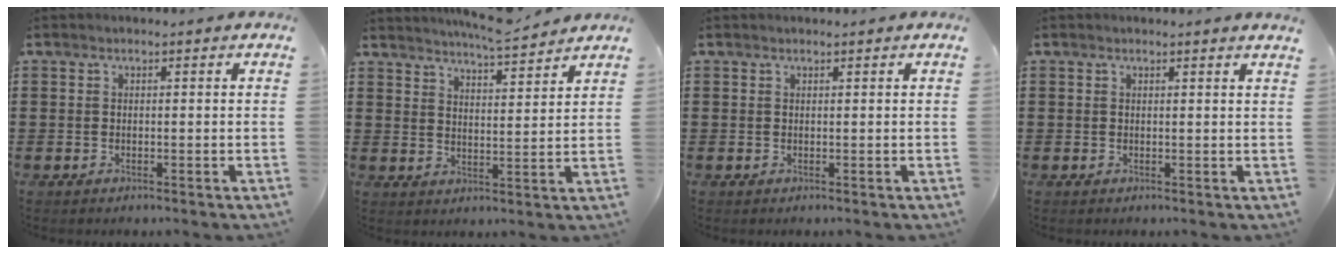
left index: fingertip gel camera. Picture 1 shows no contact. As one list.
[{"total": 5.6, "force": [5.4, -0.1, 1.5], "torque": [-0.039, -0.025, 0.095]}, {"total": 0.0}, {"total": 0.9, "force": [0.7, -0.2, 0.4], "torque": [-0.009, -0.004, 0.014]}]